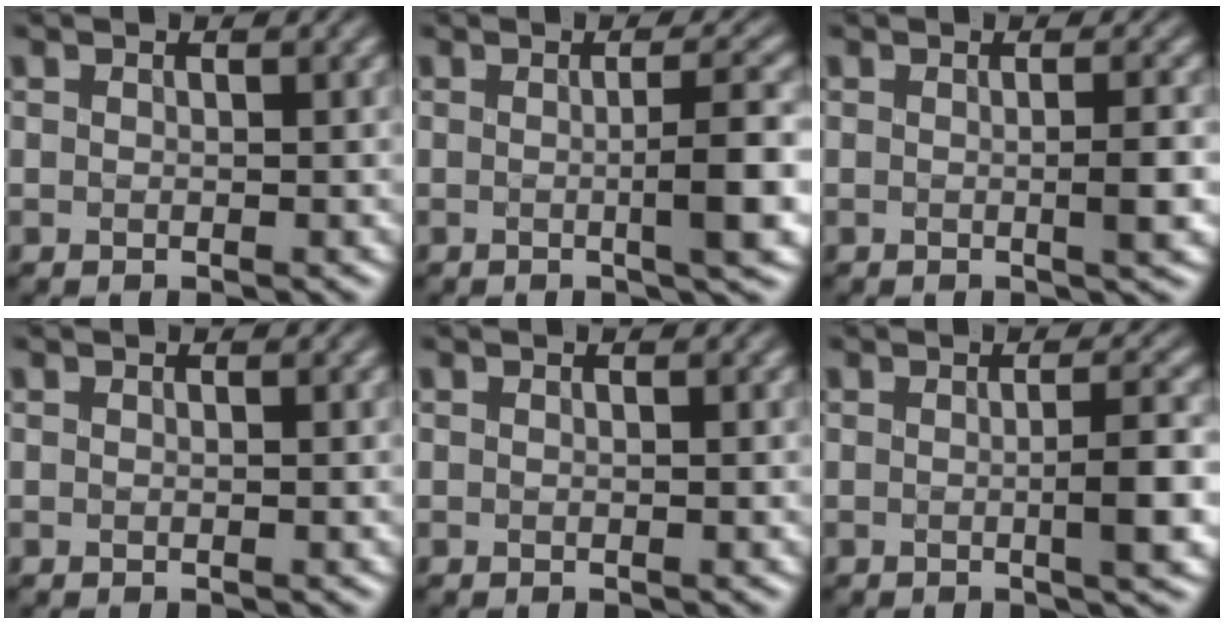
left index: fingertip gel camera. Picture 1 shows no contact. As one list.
[{"total": 4.9, "force": [-1.7, 0.3, 4.6], "torque": [-0.081, 0.004, 0.001]}, {"total": 2.8, "force": [-0.8, 0.4, 2.7], "torque": [-0.045, 0.003, -0.006]}, {"total": 0.0}, {"total": 0.0}, {"total": 4.2, "force": [-1.7, 0.3, 3.8], "torque": [-0.064, 0.005, 0.001]}]